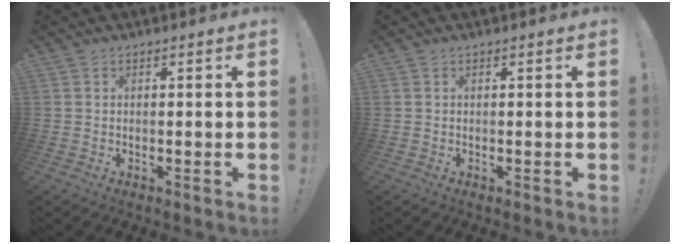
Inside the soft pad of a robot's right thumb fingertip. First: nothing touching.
{"total": 0.0}